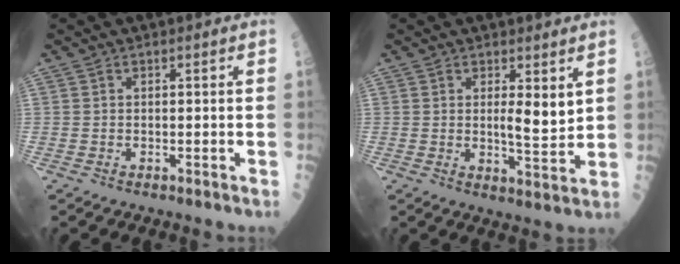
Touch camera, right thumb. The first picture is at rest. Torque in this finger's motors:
{"motor_torque": [0.58, 0.58, 0.26, 0.00, 0.00]}